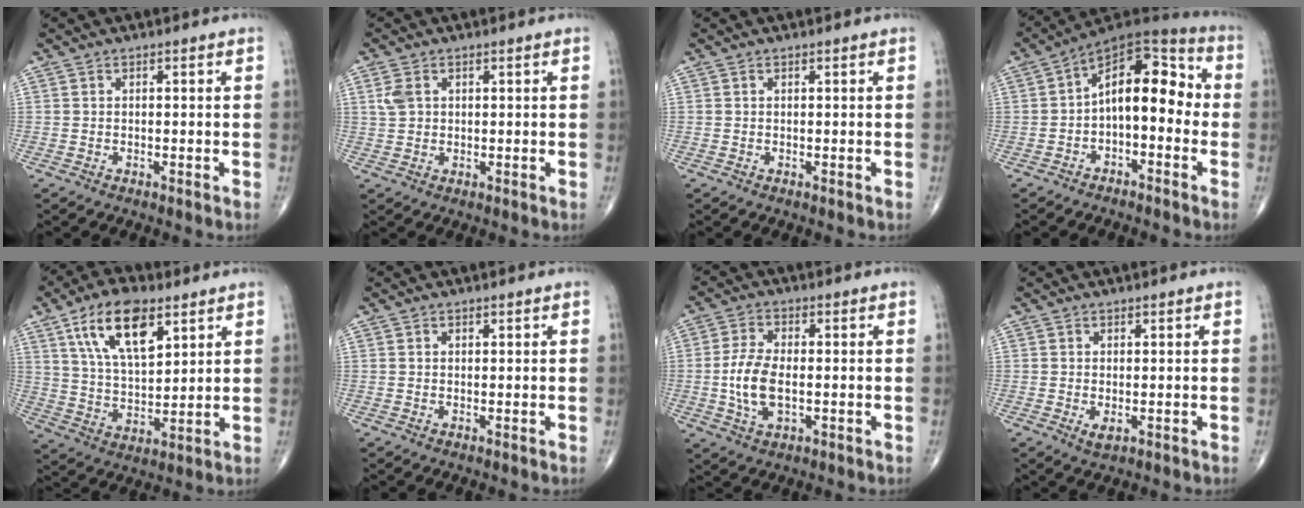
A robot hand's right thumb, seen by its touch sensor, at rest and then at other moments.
{"total": 3.0, "force": [1.1, 2.1, 1.9], "torque": [-0.038, 0.004, 0.027]}
{"total": 0.0}
{"total": 13.8, "force": [-0.9, 7.5, 11.6], "torque": [-0.141, 0.051, -0.030]}
{"total": 14.7, "force": [7.3, 6.8, 10.8], "torque": [-0.174, -0.025, 0.136]}
{"total": 0.0}
{"total": 8.4, "force": [-1.0, 4.3, 7.2], "torque": [-0.148, 0.000, -0.019]}
{"total": 1.7, "force": [-0.3, 0.9, 1.5], "torque": [-0.024, -0.006, -0.001]}